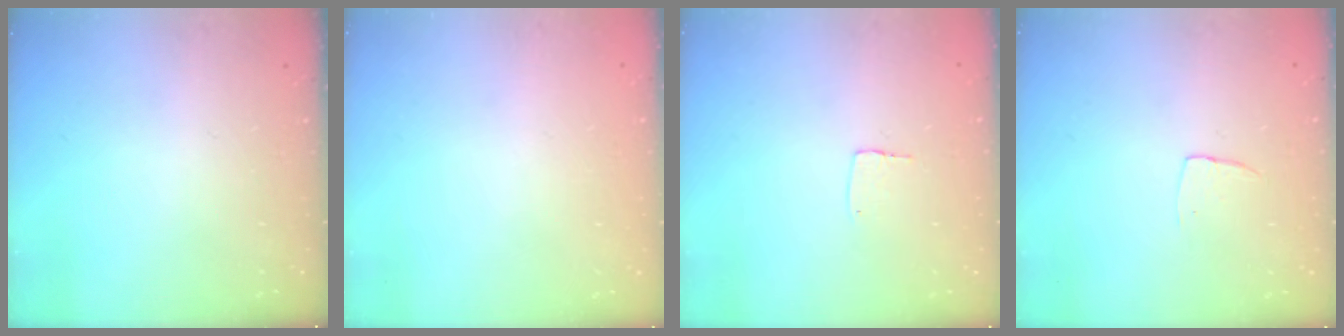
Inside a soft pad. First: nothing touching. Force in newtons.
{"total": 0.0}
{"total": 3.8, "press": 3.8, "slide": 0.1}
{"total": 3.7, "press": 3.7, "slide": 0.2}